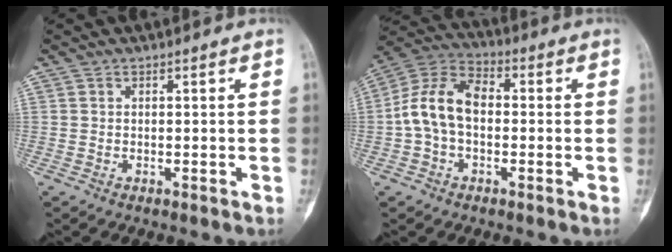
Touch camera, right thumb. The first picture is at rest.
{"total": 11.2, "force": [-0.6, 7.4, 8.5], "torque": [-0.157, 0.037, -0.023]}